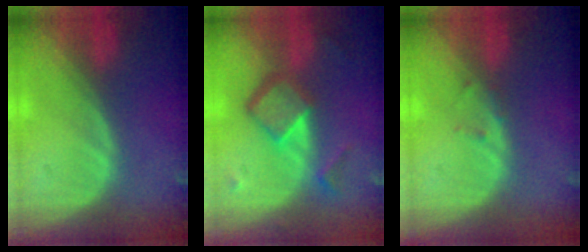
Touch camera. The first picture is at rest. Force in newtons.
{"total": 6.9, "press": 5.9, "slide": 3.5}
{"total": 0.8, "press": 0.8, "slide": 0.2}